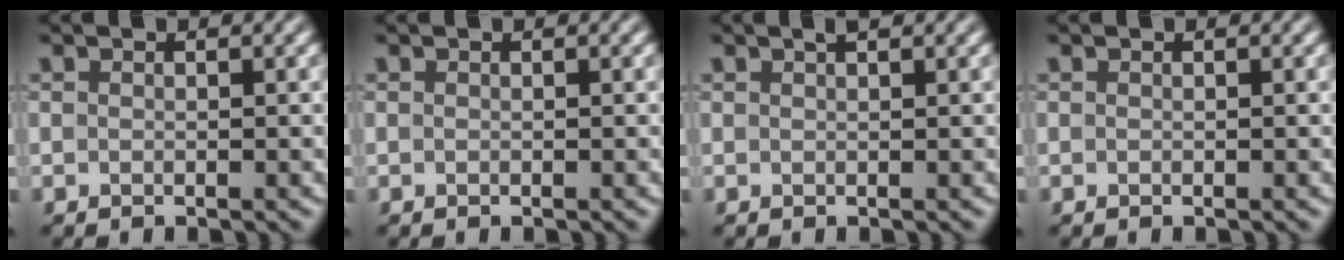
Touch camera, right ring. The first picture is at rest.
{"total": 0.0}
{"total": 0.7, "force": [0.5, 0.1, 0.4], "torque": [-0.010, 0.006, 0.010]}
{"total": 0.0}